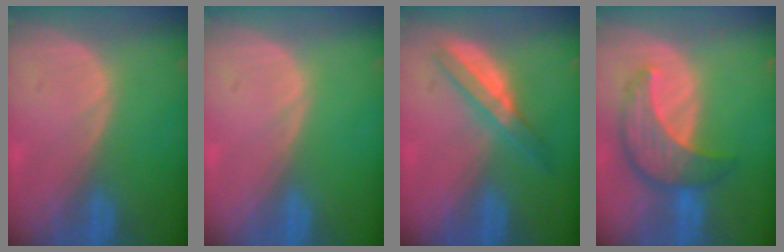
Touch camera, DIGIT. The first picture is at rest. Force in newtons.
{"total": 0.0}
{"total": 4.9, "press": 4.8, "slide": 0.7}
{"total": 8.1, "press": 7.5, "slide": 3.1}